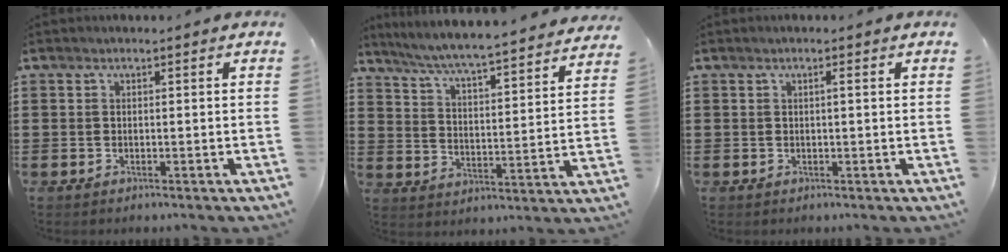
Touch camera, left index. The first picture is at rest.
{"total": 5.4, "force": [5.1, -0.7, 1.6], "torque": [-0.057, -0.044, 0.082]}
{"total": 1.0, "force": [0.2, 0.0, 0.9], "torque": [-0.016, -0.002, 0.003]}